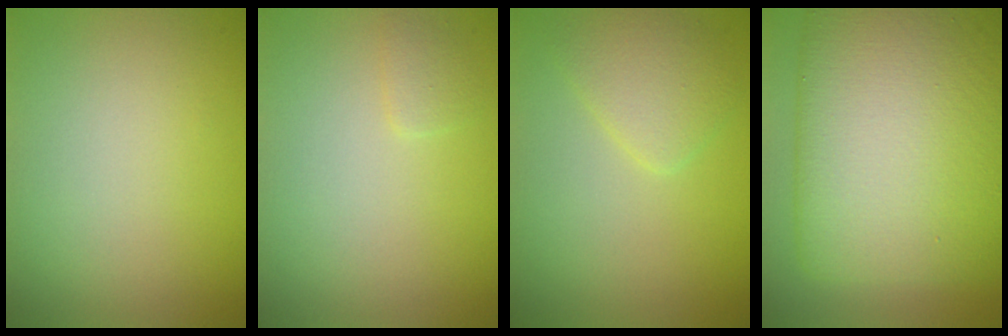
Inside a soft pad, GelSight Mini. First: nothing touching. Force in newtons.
{"total": 0.7, "press": 0.7, "slide": 0.1}
{"total": 2.5, "press": 2.5, "slide": 0.1}
{"total": 15.1, "press": 15.1, "slide": 0.4}